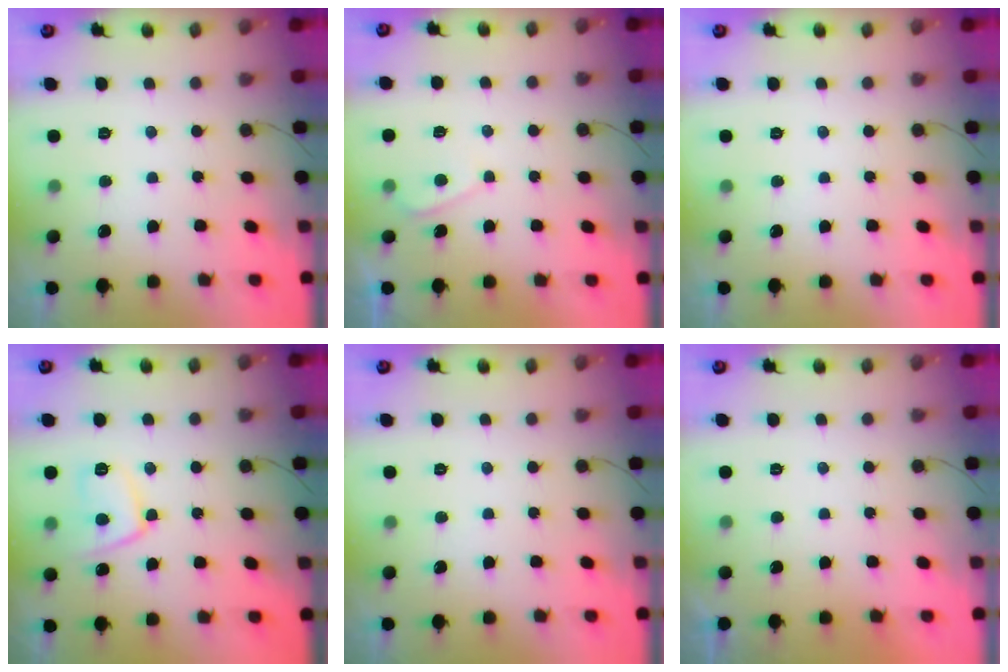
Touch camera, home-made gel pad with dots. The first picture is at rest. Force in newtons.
{"total": 3.0, "press": 3.0, "slide": 0.4}
{"total": 0.0}
{"total": 10.6, "press": 10.5, "slide": 0.7}
{"total": 0.0}
{"total": 2.2, "press": 2.2, "slide": 0.4}